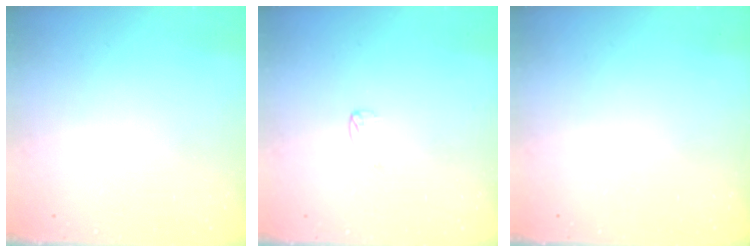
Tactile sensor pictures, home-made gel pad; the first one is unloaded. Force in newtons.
{"total": 3.0, "press": 3.0, "slide": 0.3}
{"total": 0.0}